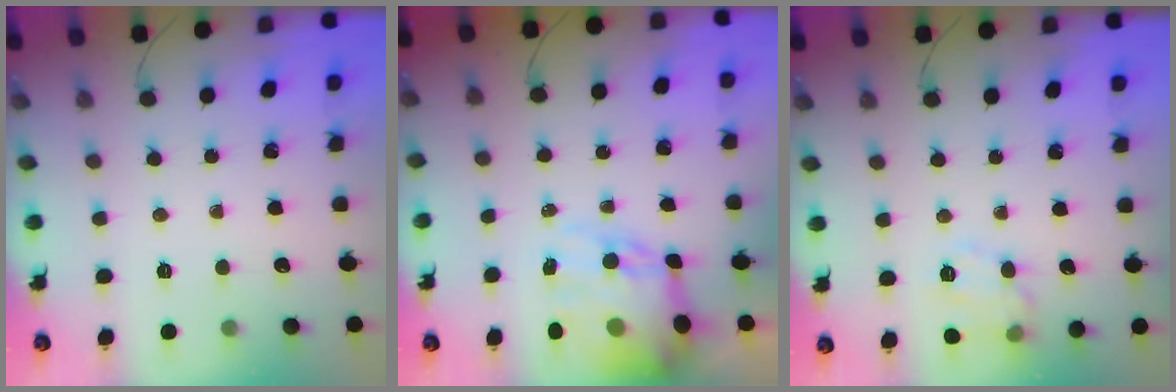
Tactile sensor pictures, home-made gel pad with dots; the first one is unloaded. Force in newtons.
{"total": 14.4, "press": 14.0, "slide": 3.4}
{"total": 11.6, "press": 11.6, "slide": 0.4}